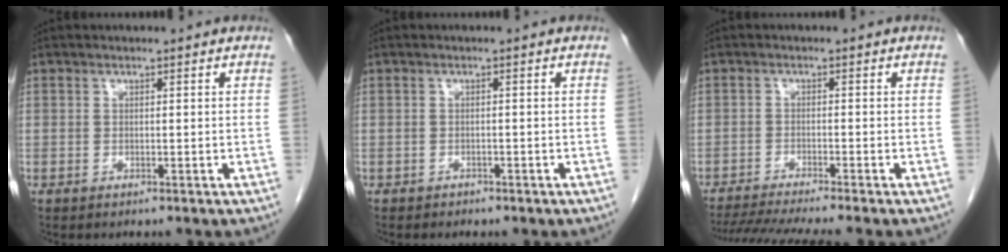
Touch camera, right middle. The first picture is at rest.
{"total": 1.5, "force": [-1.2, 0.8, 0.5], "torque": [-0.019, -0.001, -0.010]}
{"total": 10.5, "force": [-9.3, -0.6, 4.9], "torque": [-0.065, -0.017, -0.145]}